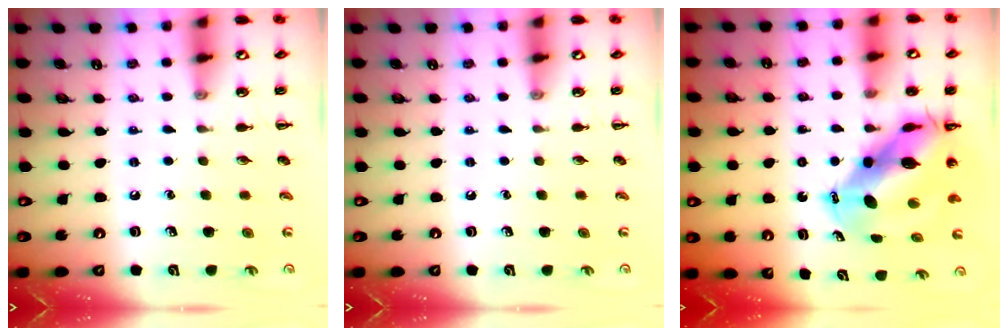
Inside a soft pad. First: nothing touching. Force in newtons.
{"total": 0.0}
{"total": 12.4, "press": 11.7, "slide": 3.9}